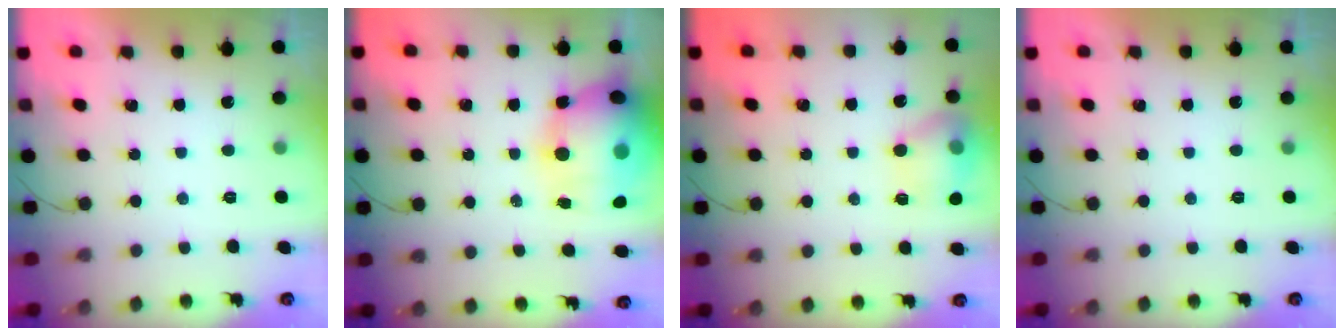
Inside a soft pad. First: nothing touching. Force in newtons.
{"total": 21.5, "press": 20.9, "slide": 4.9}
{"total": 14.2, "press": 14.2, "slide": 1.2}
{"total": 0.0}